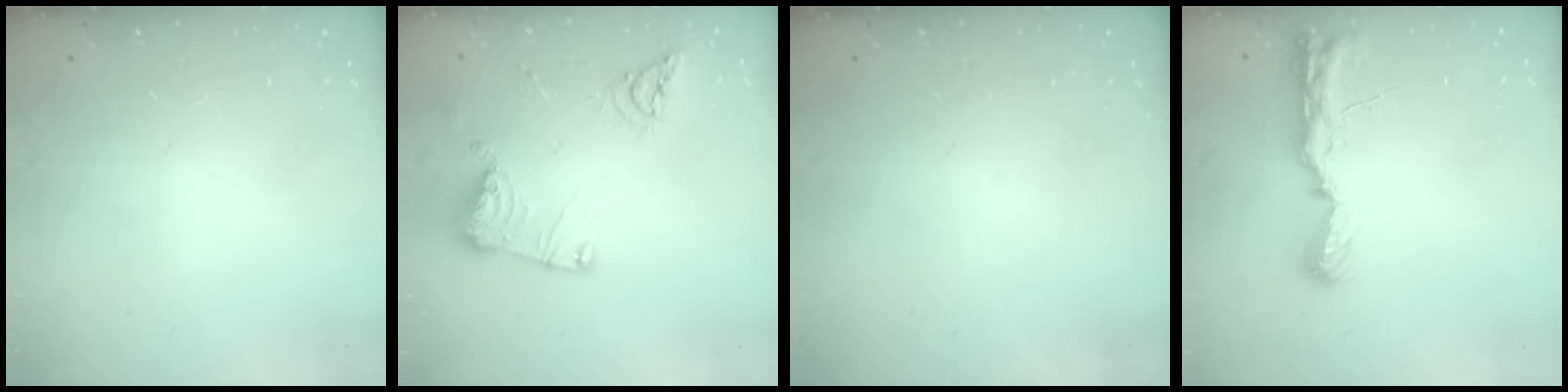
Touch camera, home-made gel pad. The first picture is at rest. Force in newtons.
{"total": 12.6, "press": 12.5, "slide": 1.5}
{"total": 0.0}
{"total": 8.3, "press": 8.2, "slide": 0.8}